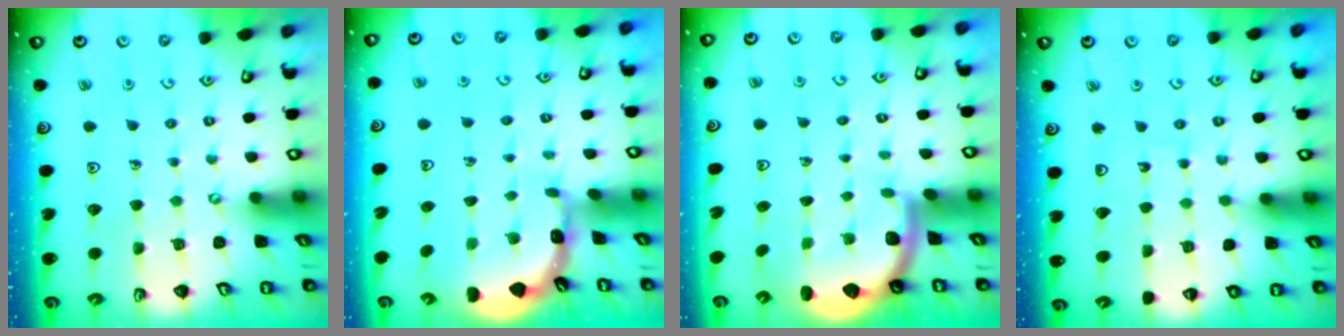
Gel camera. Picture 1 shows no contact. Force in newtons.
{"total": 1.8, "press": 1.8, "slide": 0.1}
{"total": 1.8, "press": 1.8, "slide": 0.3}
{"total": 3.0, "press": 3.0, "slide": 0.2}